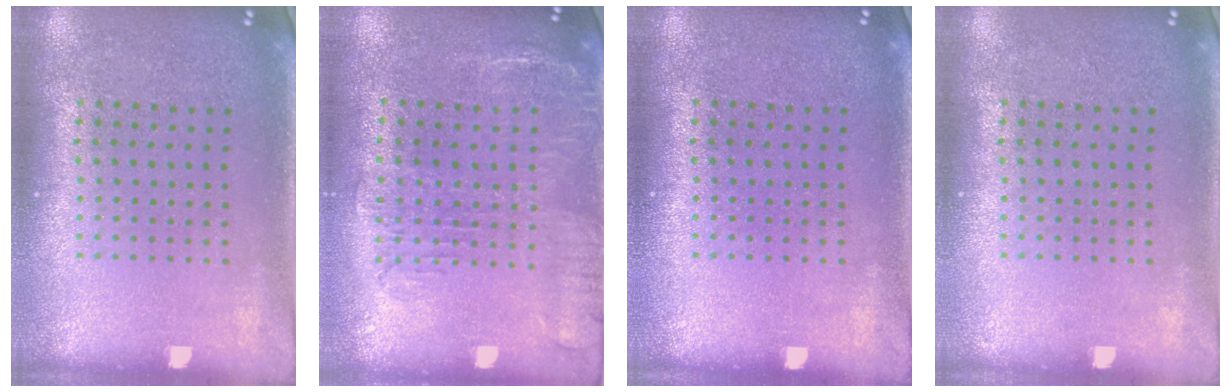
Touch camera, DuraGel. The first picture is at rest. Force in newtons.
{"total": 1.9, "press": 1.5, "slide": 1.2}
{"total": 0.0}
{"total": 0.0}